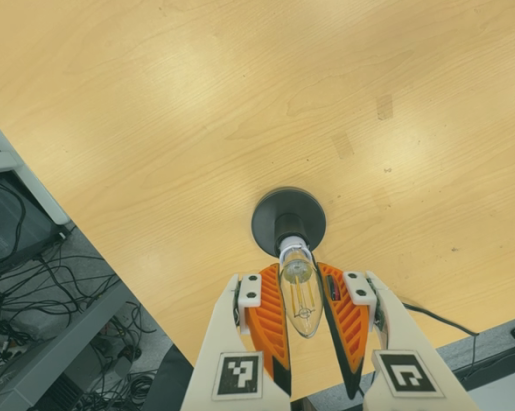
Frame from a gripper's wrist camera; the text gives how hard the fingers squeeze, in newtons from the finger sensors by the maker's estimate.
{"total": 10.7, "left": 9.9, "right": 11.4}